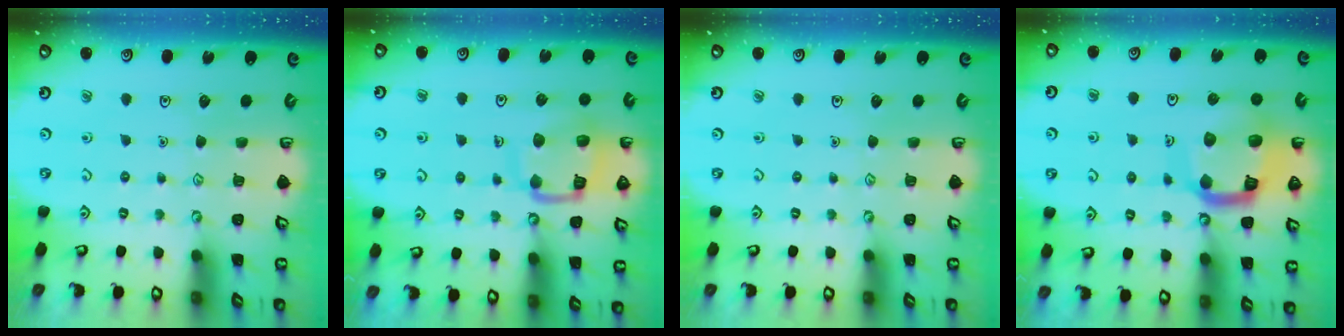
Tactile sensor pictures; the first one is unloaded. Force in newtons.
{"total": 13.2, "press": 13.2, "slide": 1.4}
{"total": 0.0}
{"total": 15.6, "press": 15.6, "slide": 1.6}